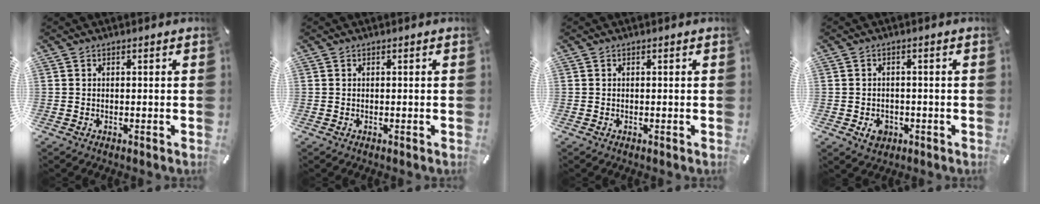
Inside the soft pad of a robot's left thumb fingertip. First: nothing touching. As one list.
[{"total": 0.0}, {"total": 0.0}, {"total": 3.9, "force": [-1.4, 3.1, 2.0], "torque": [-0.031, 0.002, -0.025]}]